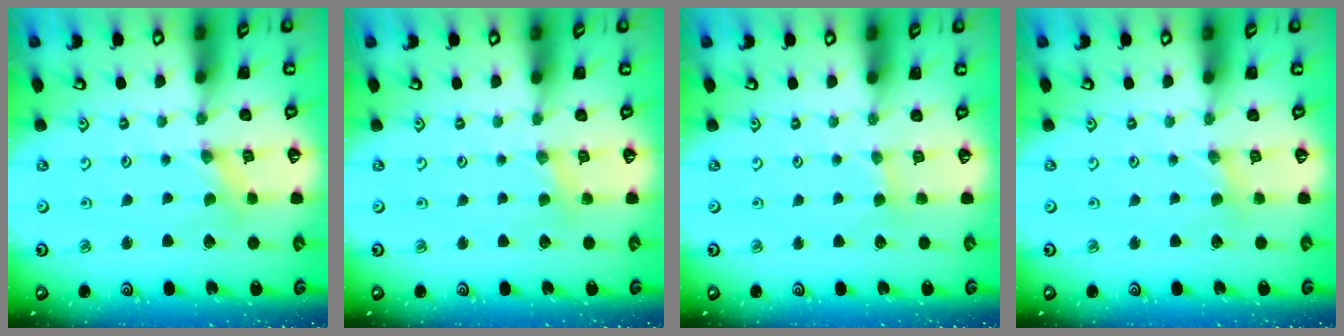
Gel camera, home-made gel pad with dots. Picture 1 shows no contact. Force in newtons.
{"total": 2.2, "press": 2.2, "slide": 0.4}
{"total": 2.1, "press": 2.0, "slide": 0.3}
{"total": 1.5, "press": 1.5, "slide": 0.3}